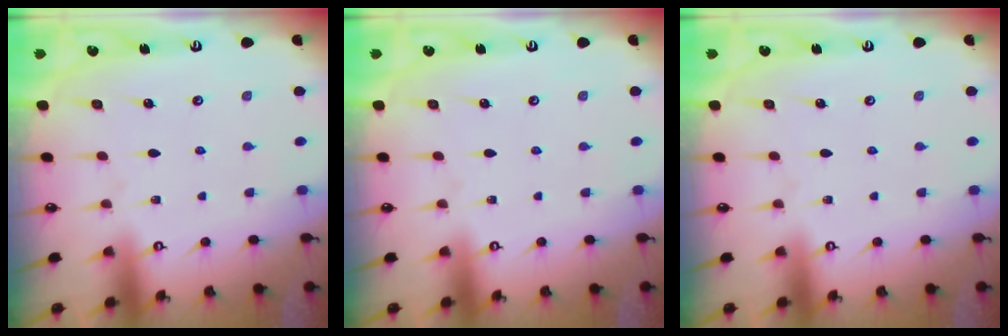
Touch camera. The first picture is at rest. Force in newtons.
{"total": 0.0}
{"total": 0.0}